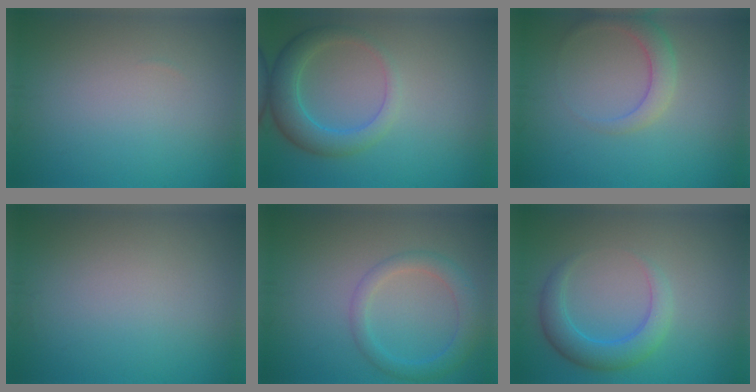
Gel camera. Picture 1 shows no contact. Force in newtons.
{"total": 4.2, "press": 4.2, "slide": 0.2}
{"total": 2.5, "press": 2.5, "slide": 0.1}
{"total": 0.0}
{"total": 3.0, "press": 3.0, "slide": 0.2}
{"total": 3.6, "press": 3.6, "slide": 0.2}